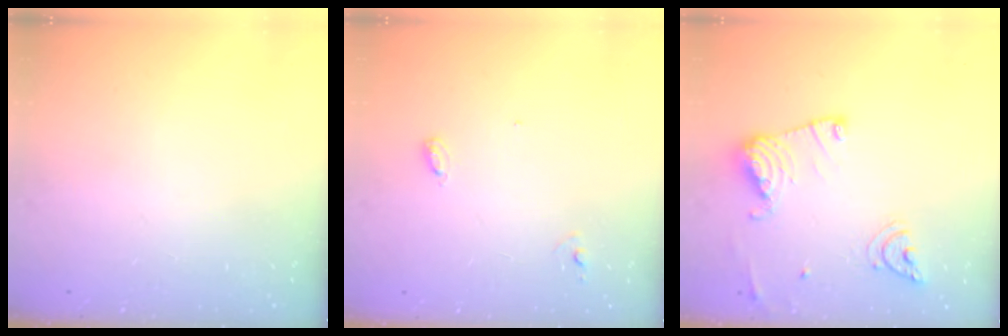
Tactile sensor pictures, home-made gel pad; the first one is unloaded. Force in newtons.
{"total": 5.0, "press": 5.0, "slide": 0.4}
{"total": 14.5, "press": 14.5, "slide": 1.3}